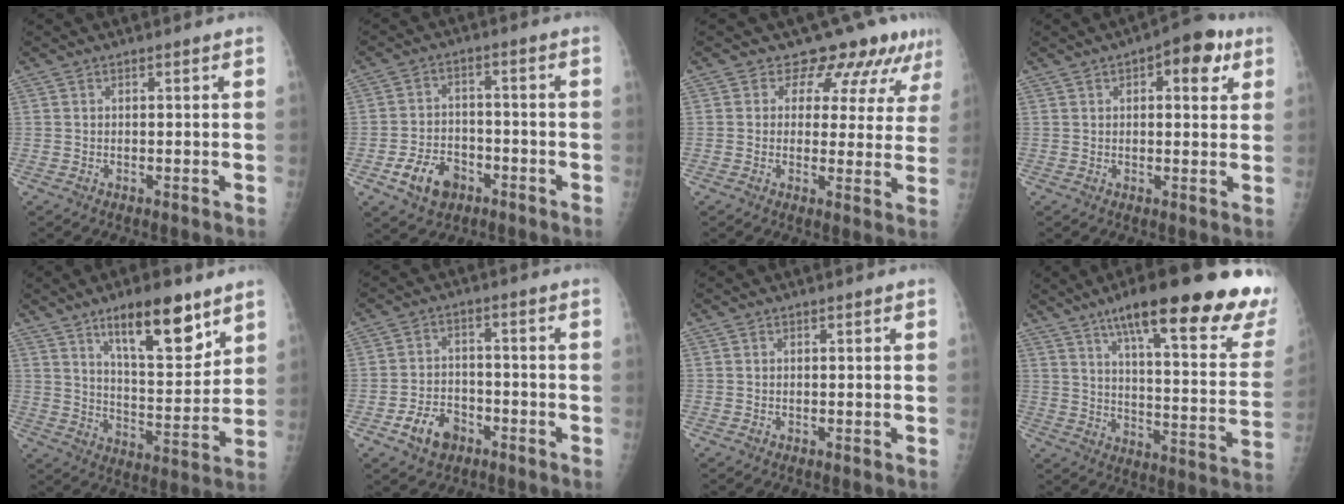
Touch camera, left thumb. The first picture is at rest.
{"total": 8.3, "force": [-4.1, 5.9, 4.2], "torque": [-0.055, 0.024, -0.068]}
{"total": 9.6, "force": [7.6, 5.2, 2.5], "torque": [0.009, -0.036, 0.072]}
{"total": 9.0, "force": [4.1, 4.2, 6.8], "torque": [-0.055, -0.004, 0.045]}
{"total": 15.5, "force": [9.6, 5.1, 11.1], "torque": [-0.140, -0.060, 0.160]}
{"total": 7.2, "force": [-3.9, 5.0, 3.4], "torque": [-0.043, 0.026, -0.064]}
{"total": 0.0}
{"total": 27.9, "force": [19.4, 4.7, 19.5], "torque": [-0.243, -0.079, 0.263]}